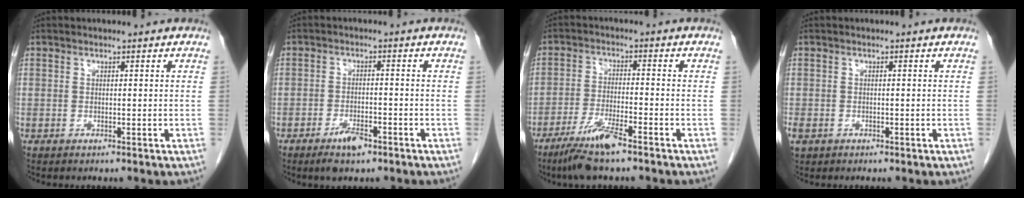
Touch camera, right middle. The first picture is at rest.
{"total": 4.3, "force": [-2.8, 1.4, 2.9], "torque": [-0.055, -0.001, -0.045]}
{"total": 7.6, "force": [-5.3, 0.4, 5.4], "torque": [-0.110, -0.019, -0.100]}
{"total": 2.1, "force": [-1.0, 1.5, 1.0], "torque": [-0.028, -0.002, -0.012]}